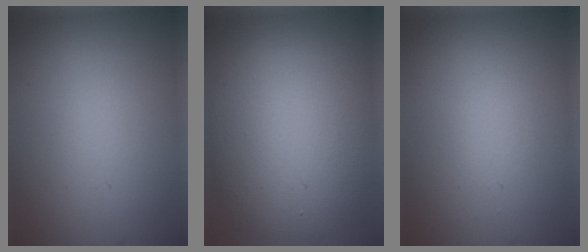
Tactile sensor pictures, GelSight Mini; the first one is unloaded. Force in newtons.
{"total": 10.9, "press": 10.8, "slide": 0.7}
{"total": 0.7, "press": 0.7, "slide": 0.0}